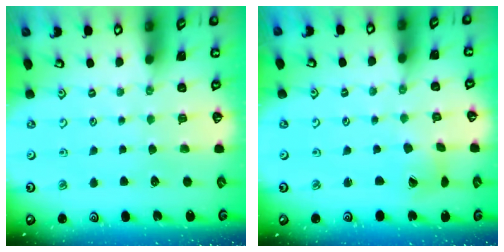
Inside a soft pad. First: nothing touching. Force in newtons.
{"total": 2.7, "press": 2.7, "slide": 0.4}